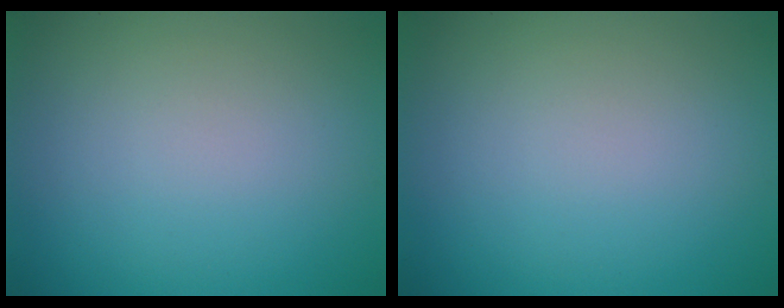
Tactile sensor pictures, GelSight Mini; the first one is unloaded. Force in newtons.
{"total": 0.0}